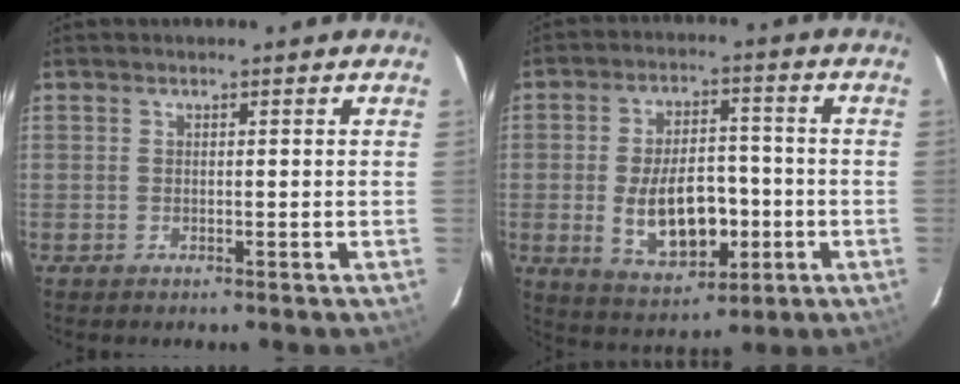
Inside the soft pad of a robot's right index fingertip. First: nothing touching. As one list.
[{"total": 13.1, "force": [-2.8, 7.1, 10.7], "torque": [-0.202, 0.006, -0.024]}]